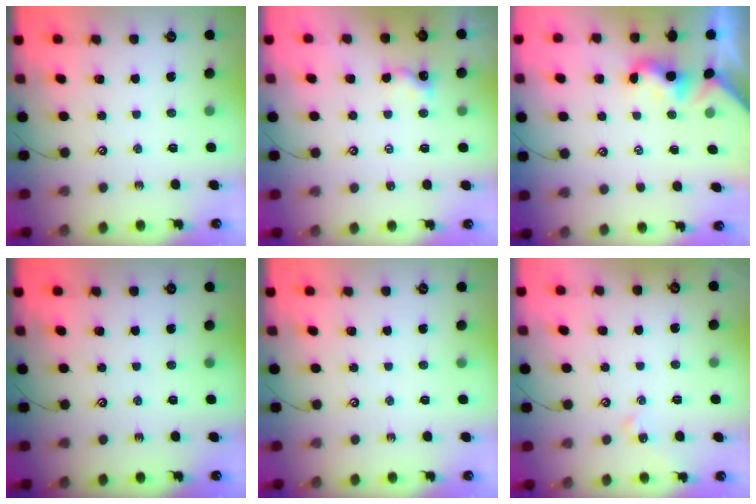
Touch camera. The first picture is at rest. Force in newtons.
{"total": 0.5, "press": 0.4, "slide": 0.3}
{"total": 1.8, "press": 1.8, "slide": 0.5}
{"total": 0.0}
{"total": 0.0}
{"total": 0.0}